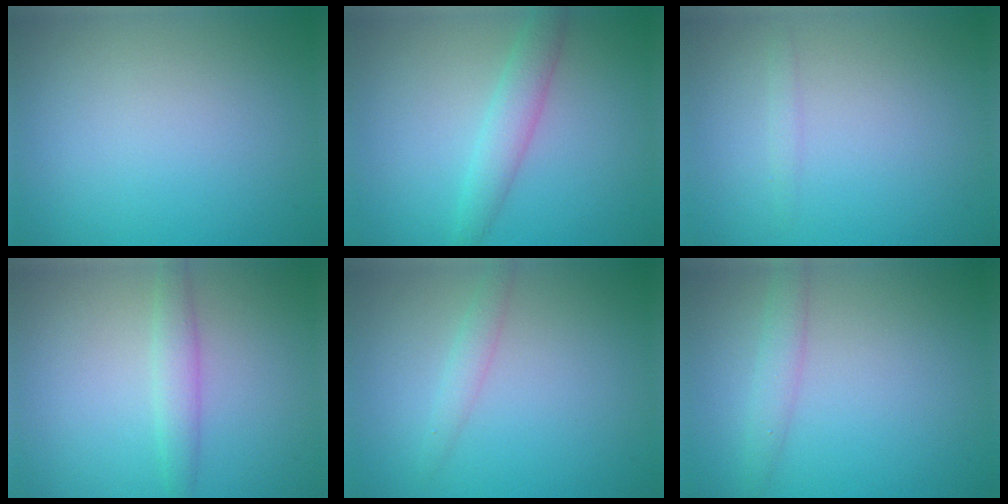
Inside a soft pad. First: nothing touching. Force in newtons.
{"total": 2.7, "press": 2.7, "slide": 0.1}
{"total": 0.8, "press": 0.8, "slide": 0.0}
{"total": 2.2, "press": 2.2, "slide": 0.1}
{"total": 1.4, "press": 1.4, "slide": 0.0}
{"total": 1.9, "press": 1.9, "slide": 0.1}